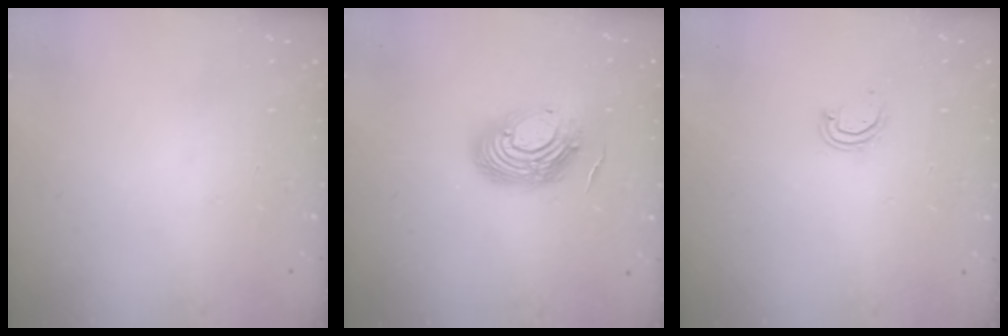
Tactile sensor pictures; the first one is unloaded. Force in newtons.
{"total": 13.5, "press": 13.5, "slide": 1.3}
{"total": 3.7, "press": 3.7, "slide": 0.2}